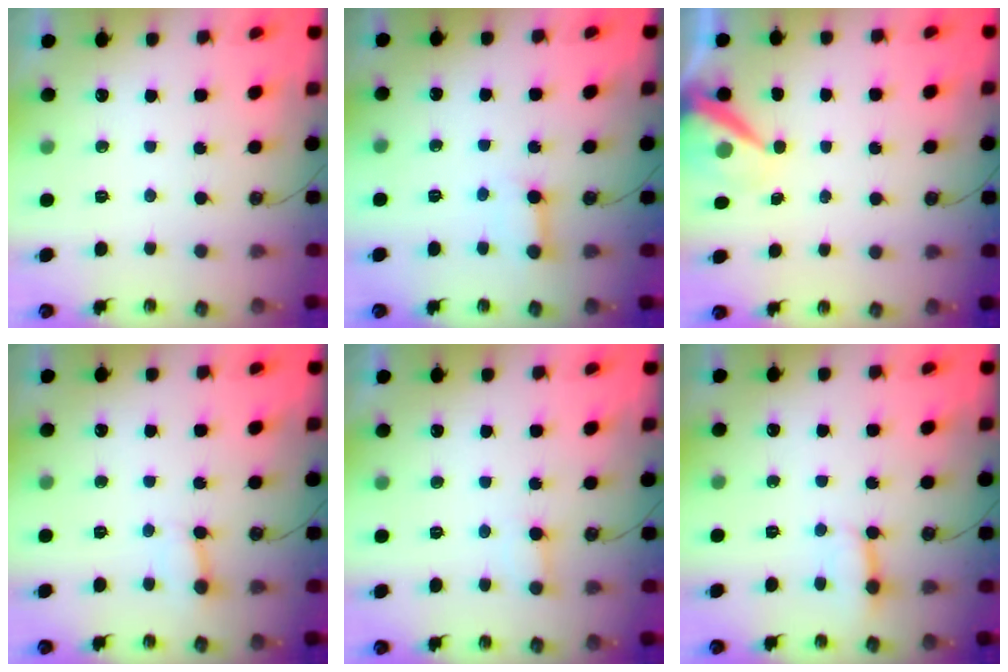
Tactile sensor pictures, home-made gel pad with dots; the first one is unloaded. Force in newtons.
{"total": 3.9, "press": 3.9, "slide": 0.3}
{"total": 8.4, "press": 8.4, "slide": 0.8}
{"total": 2.5, "press": 2.5, "slide": 0.2}
{"total": 4.6, "press": 4.6, "slide": 0.4}
{"total": 2.8, "press": 2.8, "slide": 0.3}